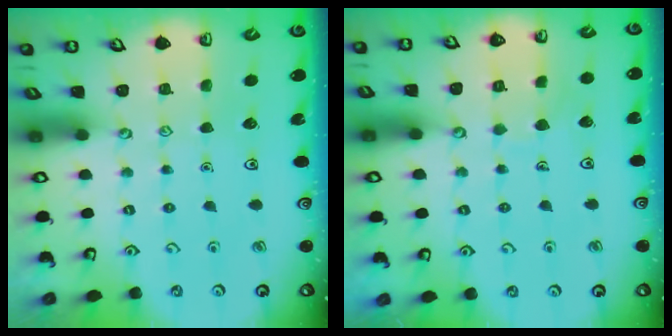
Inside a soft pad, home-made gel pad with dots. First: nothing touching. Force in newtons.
{"total": 3.9, "press": 3.9, "slide": 0.3}